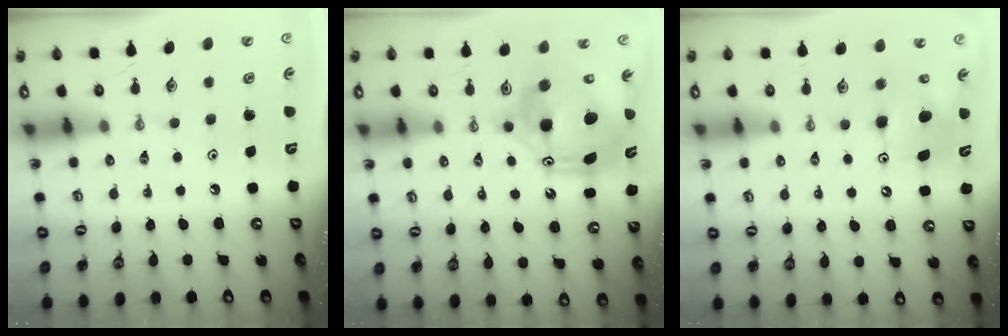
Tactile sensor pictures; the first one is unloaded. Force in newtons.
{"total": 13.8, "press": 13.8, "slide": 1.6}
{"total": 9.8, "press": 9.8, "slide": 1.2}